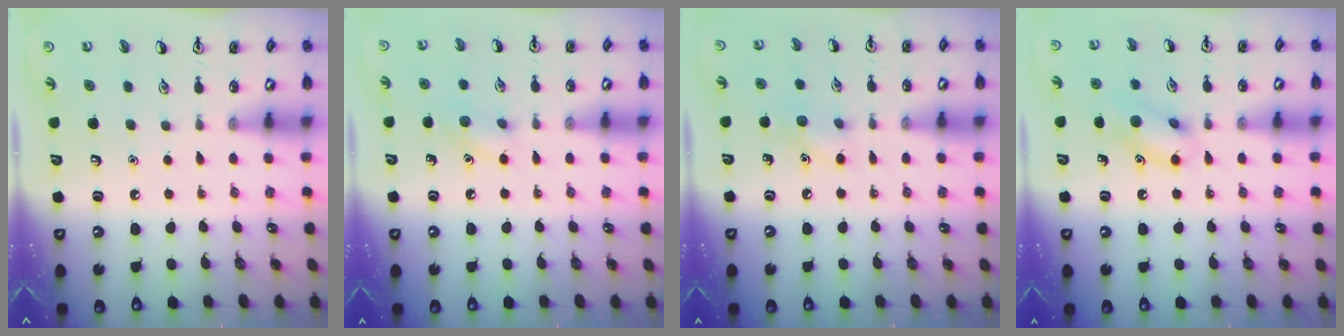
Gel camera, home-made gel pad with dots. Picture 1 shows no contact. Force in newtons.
{"total": 7.9, "press": 7.6, "slide": 1.9}
{"total": 6.4, "press": 6.2, "slide": 1.7}
{"total": 10.9, "press": 10.7, "slide": 1.8}